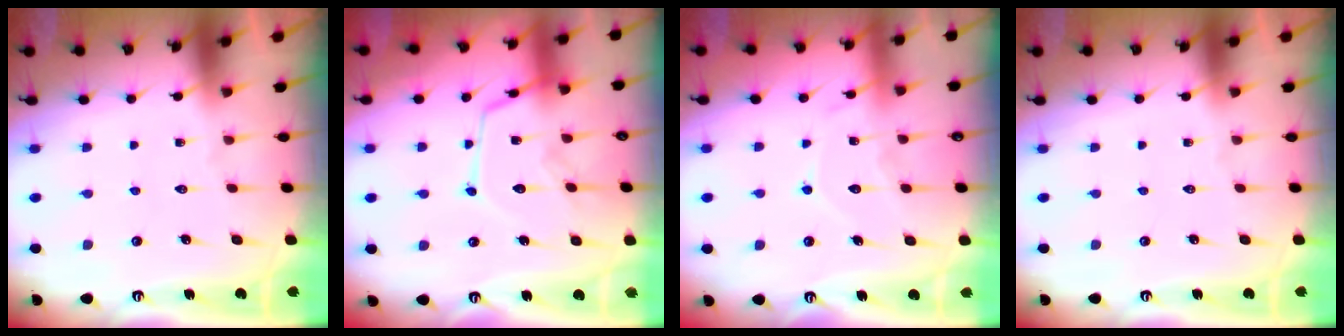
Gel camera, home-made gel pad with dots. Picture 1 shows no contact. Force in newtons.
{"total": 14.5, "press": 14.4, "slide": 1.3}
{"total": 9.7, "press": 9.7, "slide": 1.0}
{"total": 0.0}